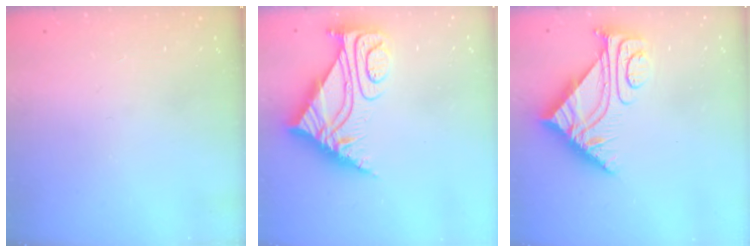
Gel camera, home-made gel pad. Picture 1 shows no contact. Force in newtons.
{"total": 9.9, "press": 9.8, "slide": 1.0}
{"total": 7.9, "press": 7.8, "slide": 0.8}